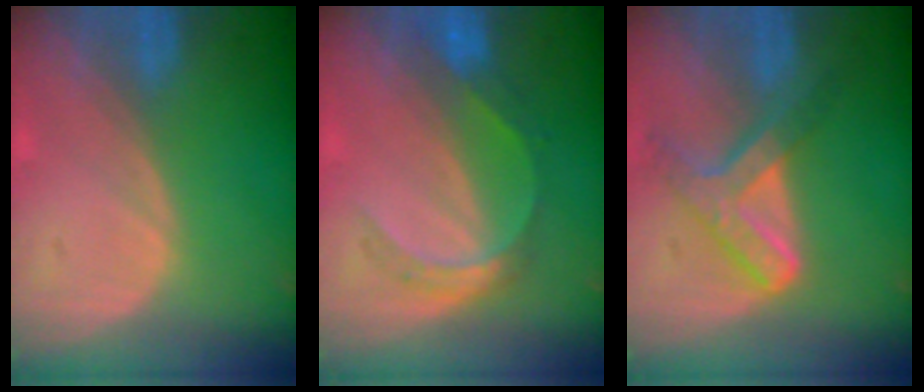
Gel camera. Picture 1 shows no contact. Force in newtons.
{"total": 5.6, "press": 5.0, "slide": 2.5}
{"total": 7.2, "press": 6.2, "slide": 3.8}